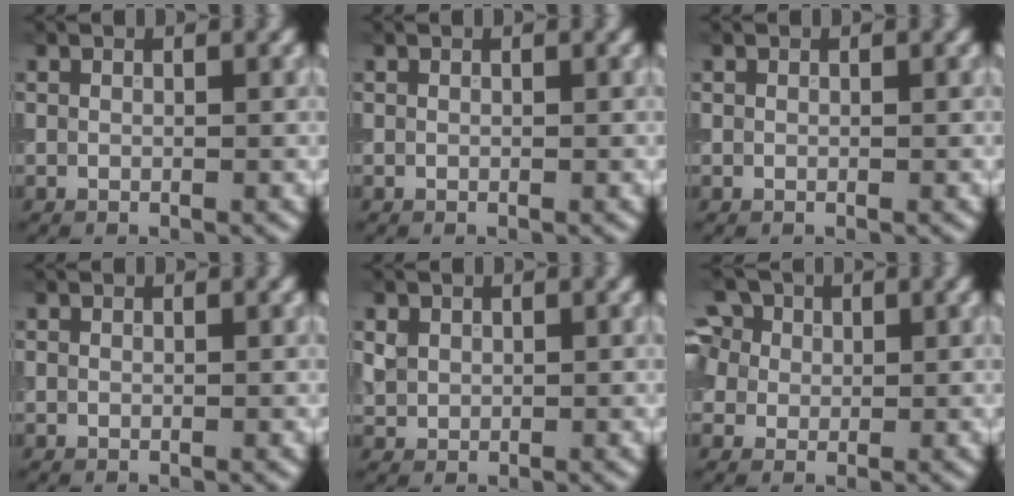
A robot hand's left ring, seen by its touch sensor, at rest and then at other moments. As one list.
[{"total": 0.0}, {"total": 0.0}, {"total": 0.0}, {"total": 1.3, "force": [0.5, 1.1, 0.4], "torque": [-0.007, -0.001, 0.012]}, {"total": 7.5, "force": [3.5, 5.6, 3.6], "torque": [-0.072, 0.028, 0.027]}]